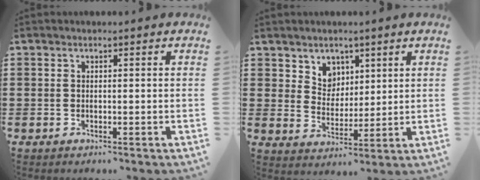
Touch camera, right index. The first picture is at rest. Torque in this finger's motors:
{"motor_torque": [0.00, 0.59, 0.03, 0.03]}